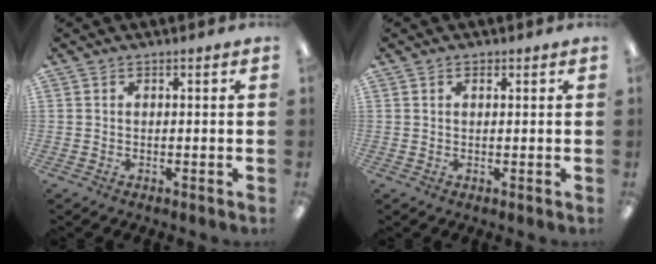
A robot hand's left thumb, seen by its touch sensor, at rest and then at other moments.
{"total": 0.9, "force": [0.5, 0.5, 0.5], "torque": [-0.010, 0.002, 0.009]}